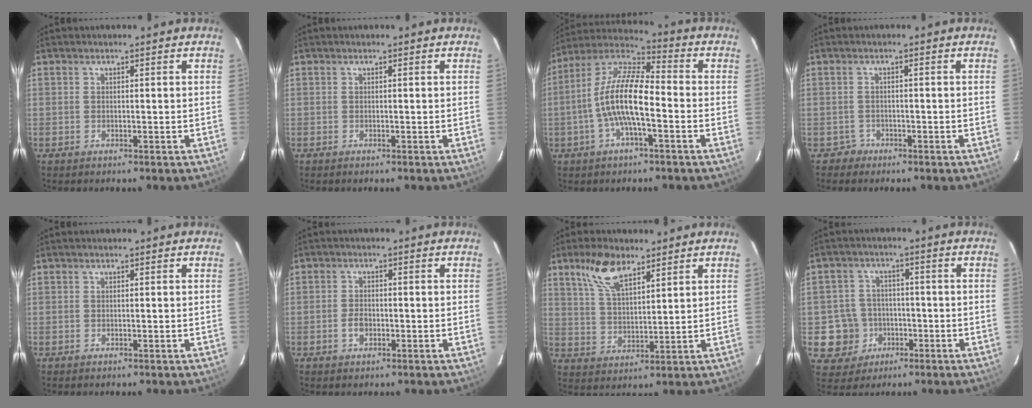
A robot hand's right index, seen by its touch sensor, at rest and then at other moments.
{"total": 0.0}
{"total": 12.2, "force": [-2.9, 3.4, 11.4], "torque": [-0.230, 0.008, -0.061]}
{"total": 1.7, "force": [-1.1, 1.3, -0.3], "torque": [0.003, 0.008, -0.018]}
{"total": 0.0}
{"total": 2.6, "force": [-1.0, 1.8, 1.7], "torque": [-0.035, 0.003, -0.018]}
{"total": 8.9, "force": [5.9, 3.6, 5.5], "torque": [-0.107, 0.014, 0.119]}
{"total": 7.9, "force": [-2.3, 7.5, 0.7], "torque": [-0.035, 0.027, -0.029]}